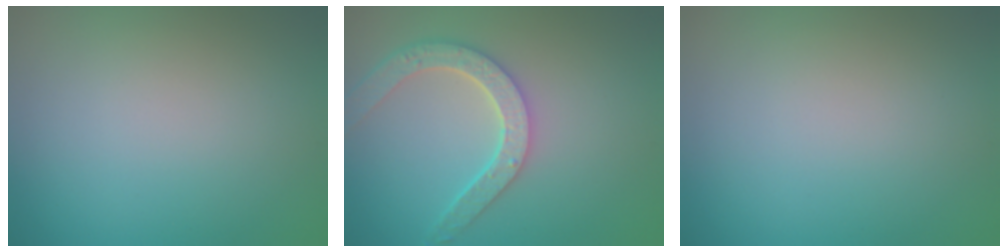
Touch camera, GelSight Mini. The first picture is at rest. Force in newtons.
{"total": 4.7, "press": 4.0, "slide": 2.6}
{"total": 0.0}